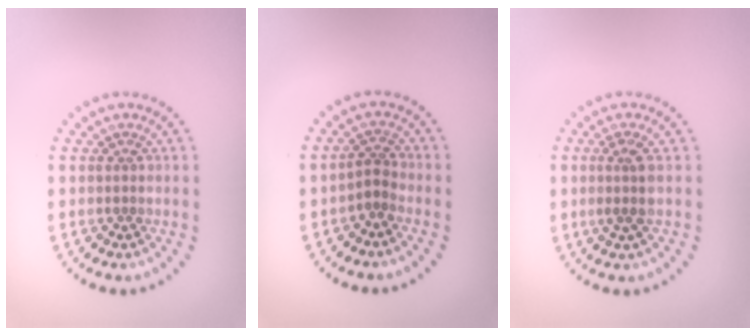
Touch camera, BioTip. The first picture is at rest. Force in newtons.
{"total": 1.7, "press": 1.1, "slide": 1.3}
{"total": 1.9, "press": 1.5, "slide": 1.1}